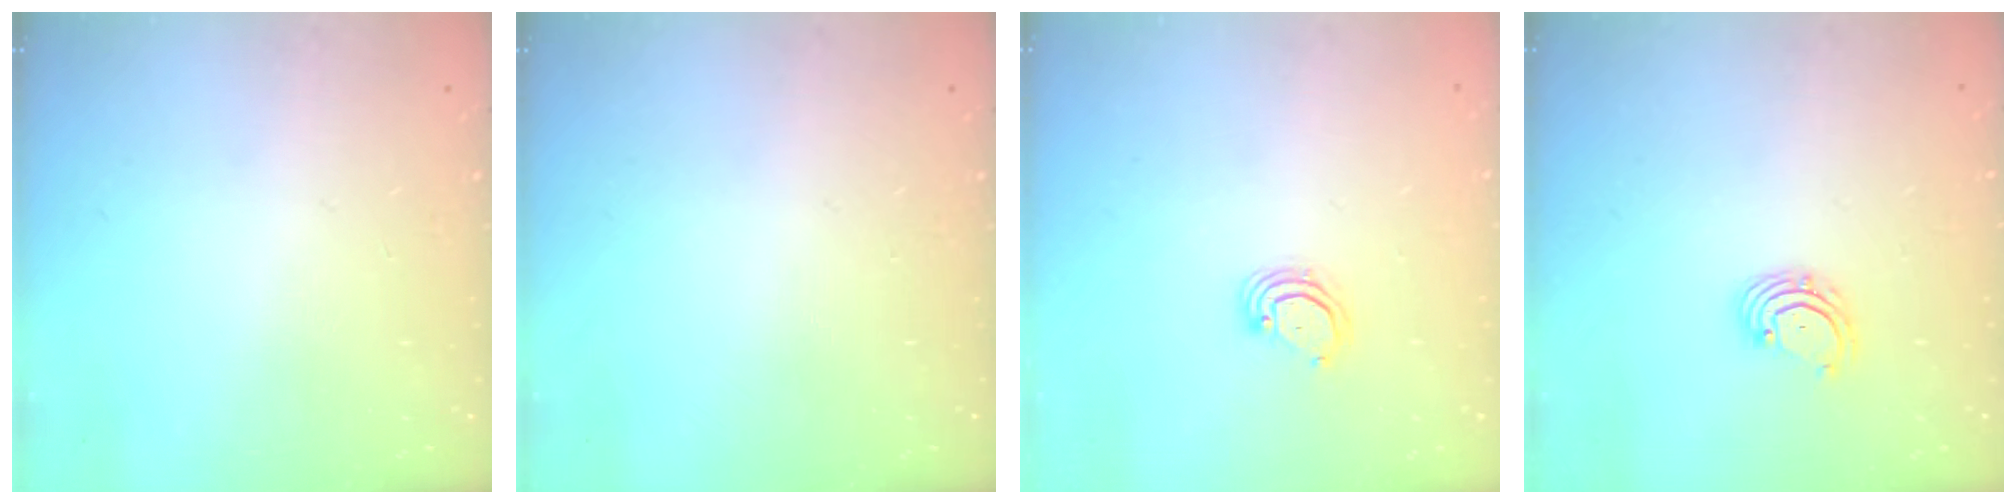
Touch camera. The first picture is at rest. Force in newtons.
{"total": 0.0}
{"total": 3.0, "press": 2.9, "slide": 0.3}
{"total": 2.7, "press": 2.7, "slide": 0.6}